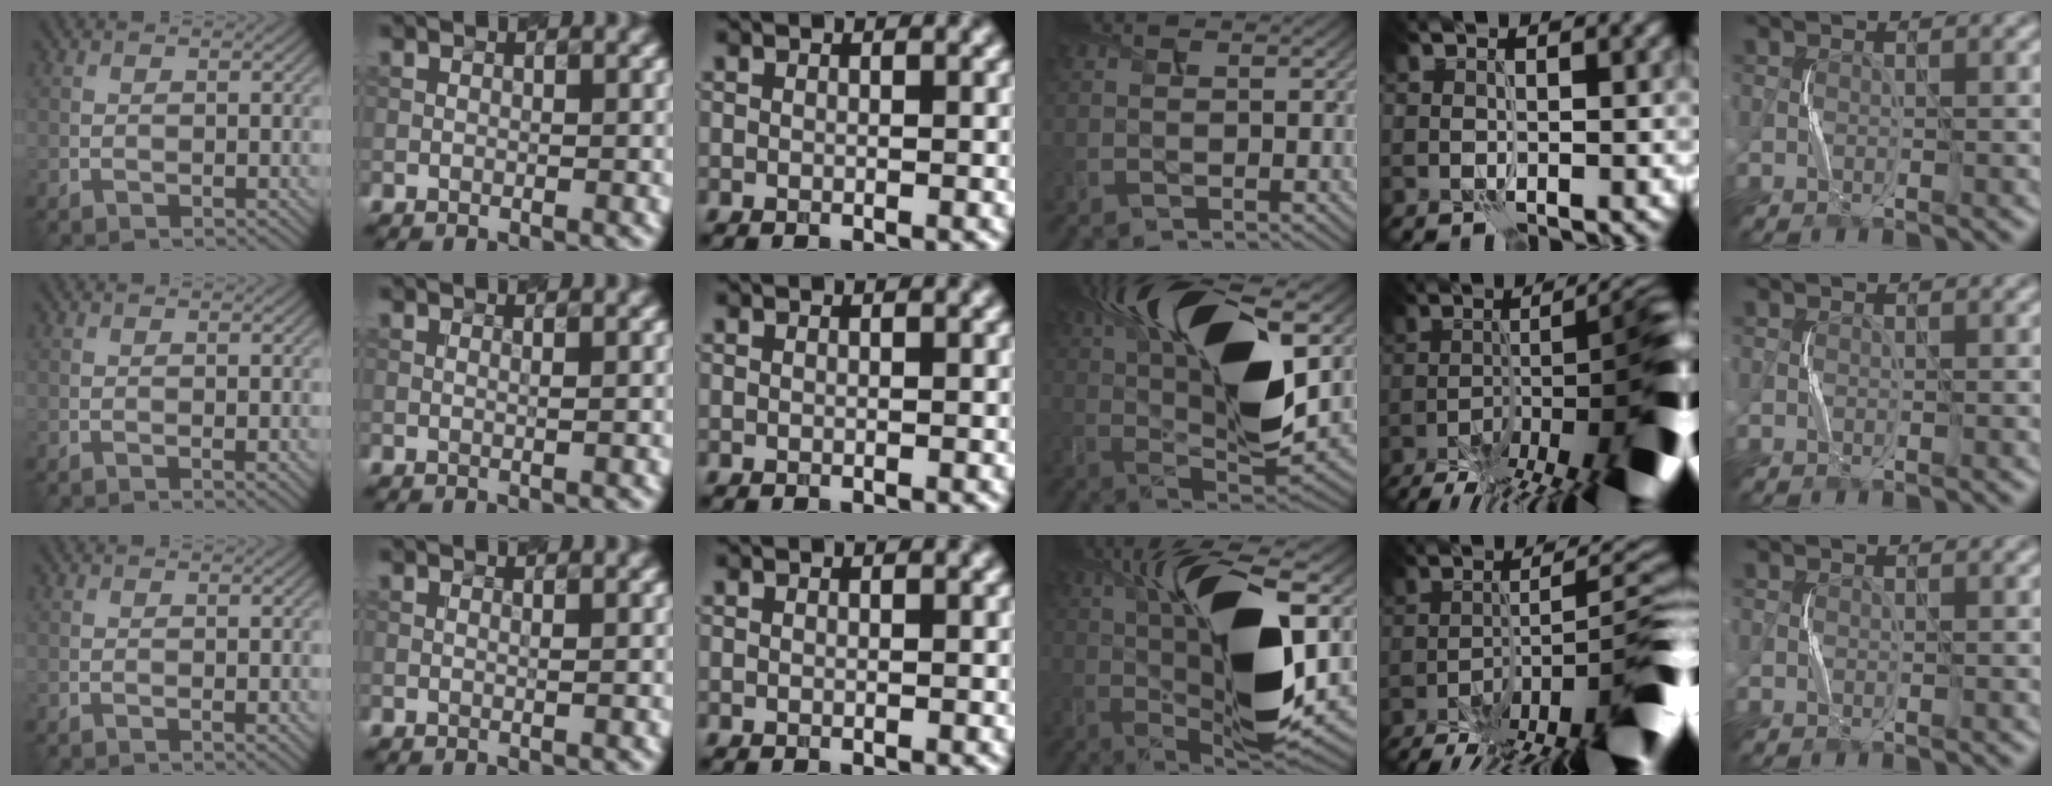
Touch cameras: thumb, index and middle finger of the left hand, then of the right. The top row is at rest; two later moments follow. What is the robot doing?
{"motion": "squeeze", "object": "paper clamp"}